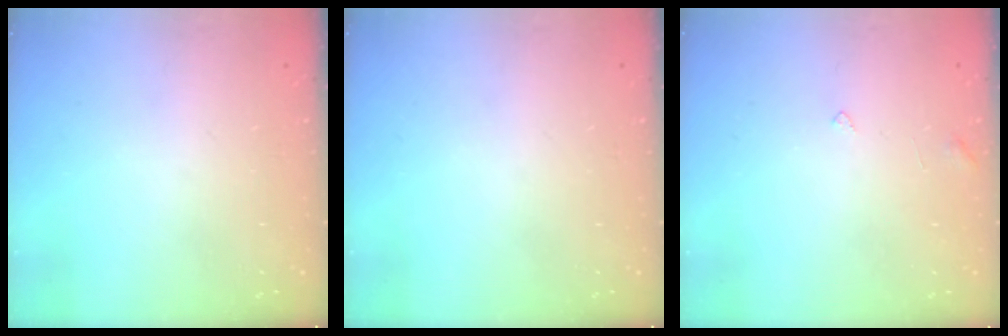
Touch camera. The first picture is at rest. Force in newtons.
{"total": 0.0}
{"total": 3.6, "press": 3.6, "slide": 0.3}